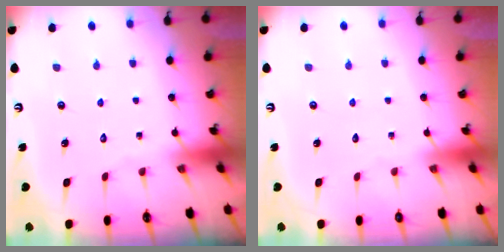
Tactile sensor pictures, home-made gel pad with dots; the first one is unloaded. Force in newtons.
{"total": 0.0}